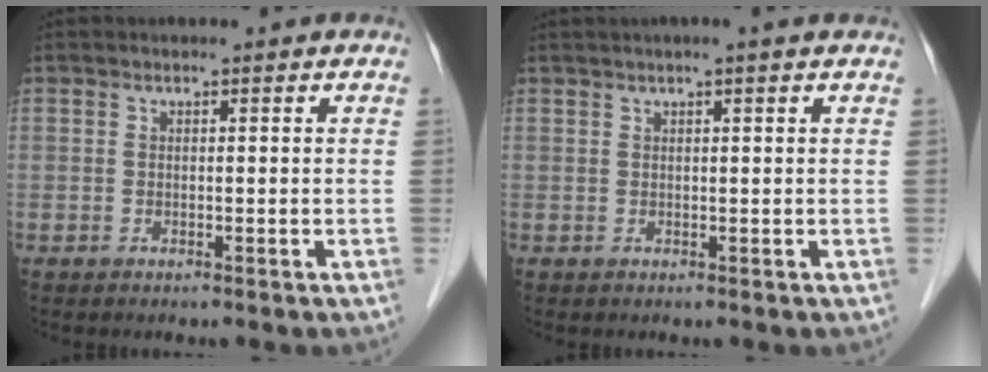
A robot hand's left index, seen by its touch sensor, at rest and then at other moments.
{"total": 2.7, "force": [1.8, -0.4, 2.0], "torque": [-0.028, 0.014, 0.029]}